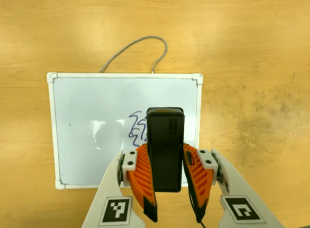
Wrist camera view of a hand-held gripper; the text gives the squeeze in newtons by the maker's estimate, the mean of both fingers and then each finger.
{"total": 9.6, "left": 6.6, "right": 12.6}